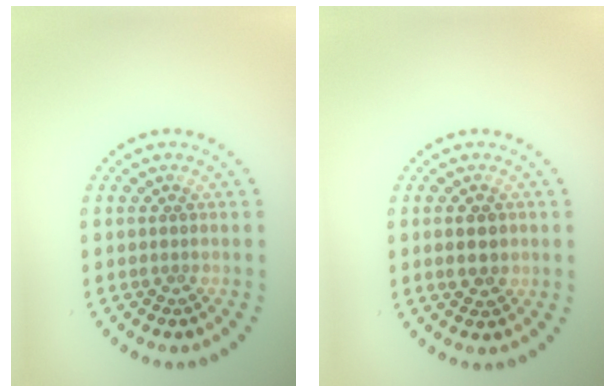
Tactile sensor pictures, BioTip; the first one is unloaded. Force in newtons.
{"total": 2.4, "press": 2.4, "slide": 0.0}